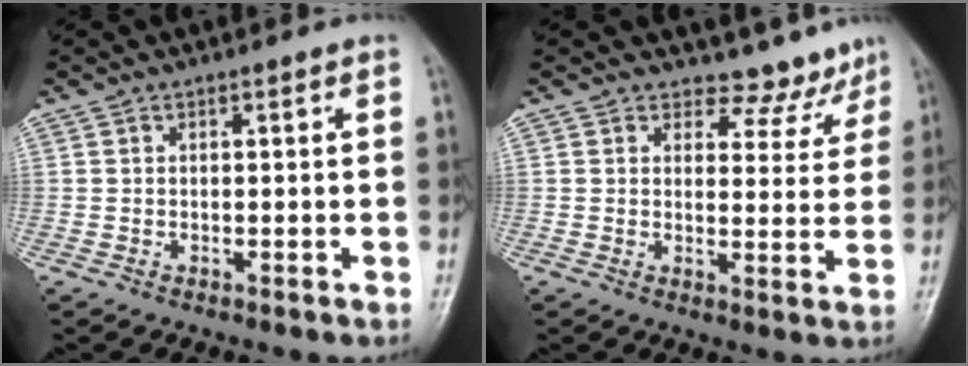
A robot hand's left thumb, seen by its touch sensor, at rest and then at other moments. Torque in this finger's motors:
{"motor_torque": [-0.30, -0.19, -0.30, -0.07, 0.01]}